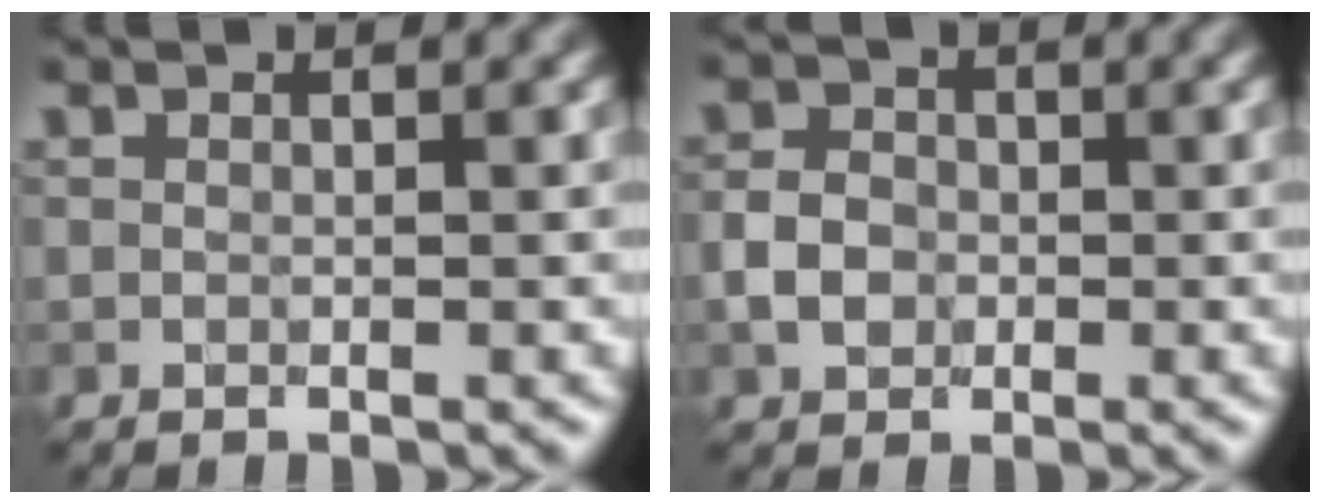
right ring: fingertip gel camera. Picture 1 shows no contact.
{"total": 2.5, "force": [-0.6, 2.1, 1.2], "torque": [-0.023, 0.008, -0.016]}